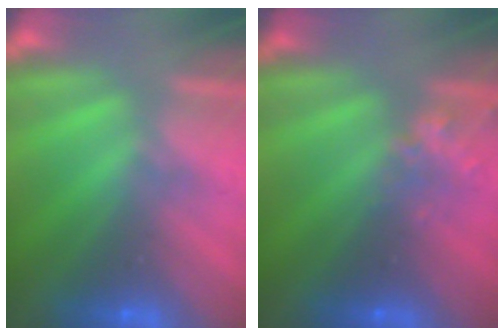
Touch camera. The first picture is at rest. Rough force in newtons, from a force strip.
{"total": 2.4}